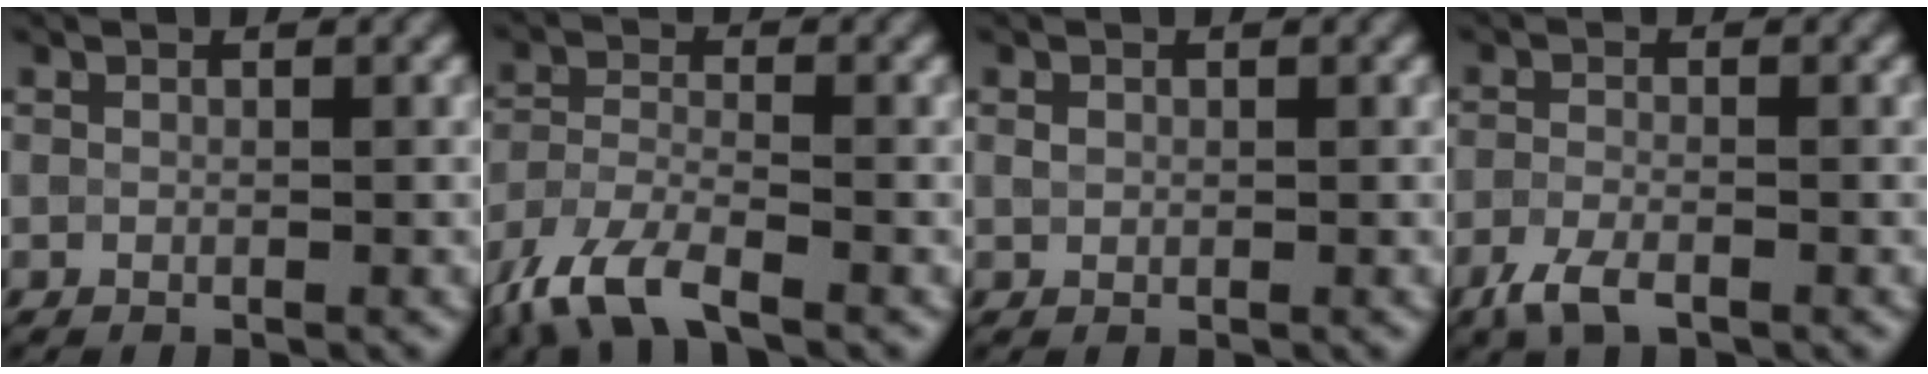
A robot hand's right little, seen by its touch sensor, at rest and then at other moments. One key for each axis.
{"total": 6.9, "fx": -4.9, "fy": 2.3, "fz": 4.2, "tx": -0.091, "ty": -0.015, "tz": -0.106}
{"total": 0.6, "fx": 0.2, "fy": 0.5, "fz": 0.3, "tx": -0.005, "ty": -0.002, "tz": 0.003}
{"total": 3.0, "fx": -2.0, "fy": 1.1, "fz": 2.0, "tx": -0.048, "ty": -0.006, "tz": -0.047}